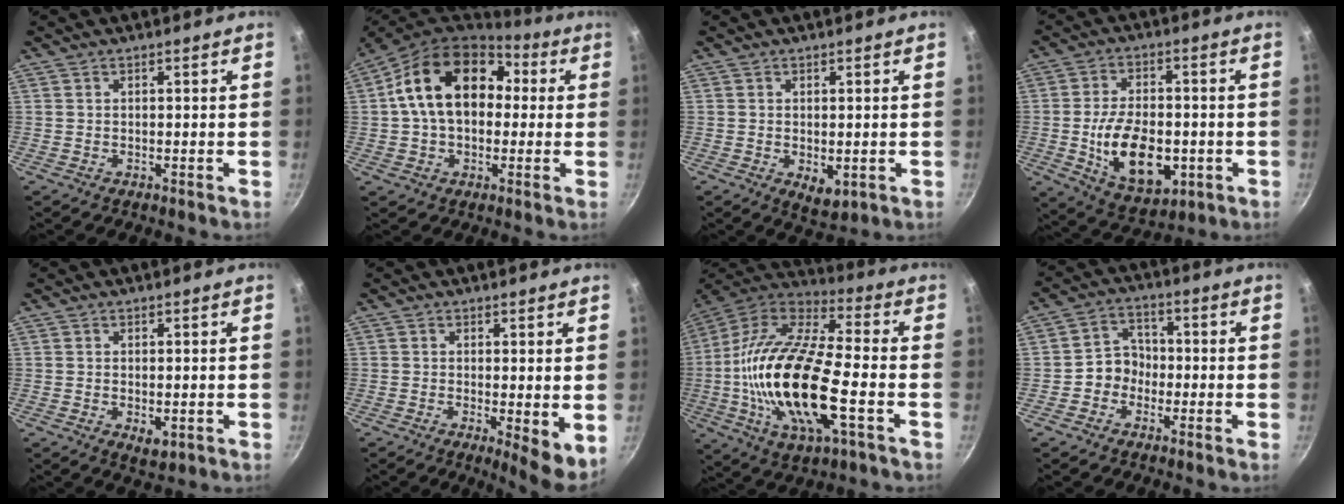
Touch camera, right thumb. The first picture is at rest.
{"total": 17.6, "force": [2.7, 12.4, 12.2], "torque": [-0.172, 0.035, 0.030]}
{"total": 4.3, "force": [-0.7, 2.5, 3.4], "torque": [-0.046, -0.013, -0.004]}
{"total": 15.9, "force": [-3.2, 9.3, 12.5], "torque": [-0.189, 0.005, -0.040]}
{"total": 3.1, "force": [-0.6, 1.7, 2.5], "torque": [-0.038, -0.013, -0.005]}
{"total": 6.3, "force": [-0.3, 1.8, 6.0], "torque": [-0.079, -0.021, -0.003]}
{"total": 25.7, "force": [-4.5, 9.8, 23.3], "torque": [-0.453, 0.018, -0.098]}
{"total": 5.5, "force": [-1.6, 4.8, 2.2], "torque": [0.002, 0.026, -0.037]}